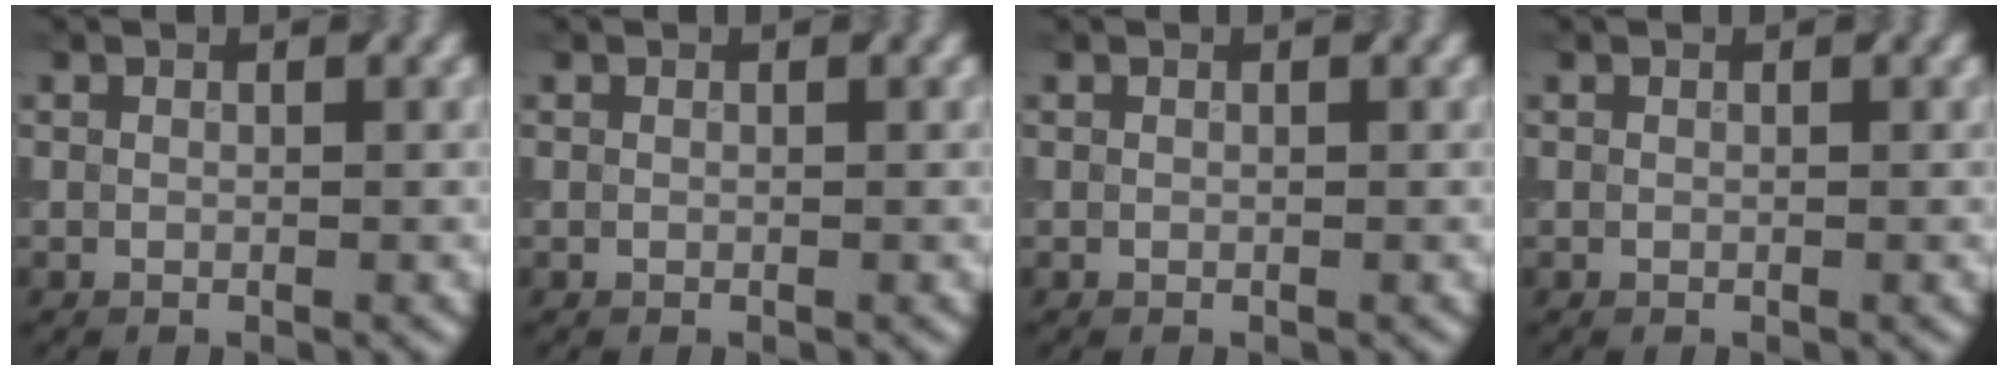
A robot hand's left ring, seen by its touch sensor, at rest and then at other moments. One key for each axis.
{"total": 0.0}
{"total": 0.0}
{"total": 0.0}